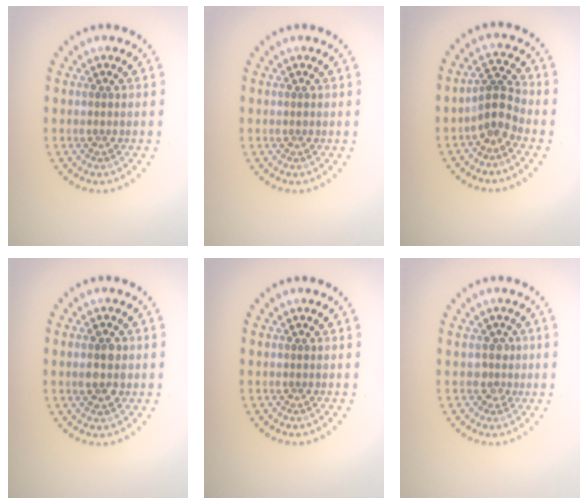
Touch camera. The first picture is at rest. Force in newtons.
{"total": 0.0}
{"total": 2.8, "press": 2.2, "slide": 1.7}
{"total": 2.6, "press": 2.5, "slide": 0.2}
{"total": 0.0}
{"total": 1.4, "press": 1.1, "slide": 0.9}